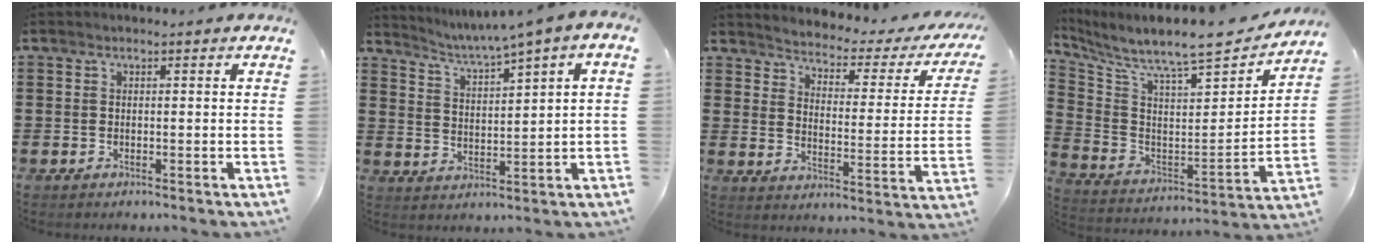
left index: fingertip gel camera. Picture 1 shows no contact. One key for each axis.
{"total": 2.4, "fx": 1.7, "fy": -0.6, "fz": 1.6, "tx": -0.042, "ty": -0.020, "tz": 0.018}
{"total": 2.2, "fx": 2.0, "fy": 0.3, "fz": 0.7, "tx": -0.033, "ty": -0.025, "tz": 0.023}
{"total": 7.4, "fx": 6.8, "fy": 0.6, "fz": 2.9, "tx": -0.085, "ty": -0.067, "tz": 0.105}